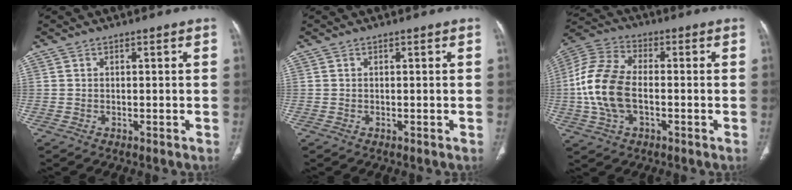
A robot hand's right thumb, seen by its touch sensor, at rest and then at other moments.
{"total": 0.0}
{"total": 14.4, "force": [-1.7, 8.6, 11.4], "torque": [-0.250, 0.023, -0.035]}